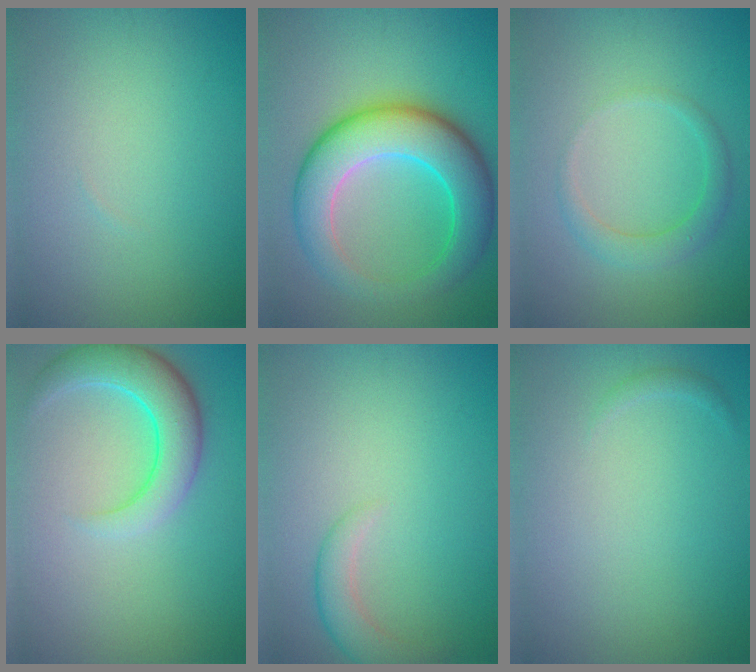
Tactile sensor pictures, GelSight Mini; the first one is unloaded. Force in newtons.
{"total": 8.9, "press": 8.9, "slide": 0.1}
{"total": 2.2, "press": 2.2, "slide": 0.1}
{"total": 5.0, "press": 5.0, "slide": 0.5}
{"total": 2.6, "press": 2.6, "slide": 0.2}
{"total": 0.5, "press": 0.5, "slide": 0.0}